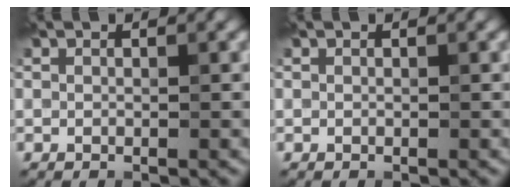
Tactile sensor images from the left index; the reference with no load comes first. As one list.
[{"total": 0.0}]